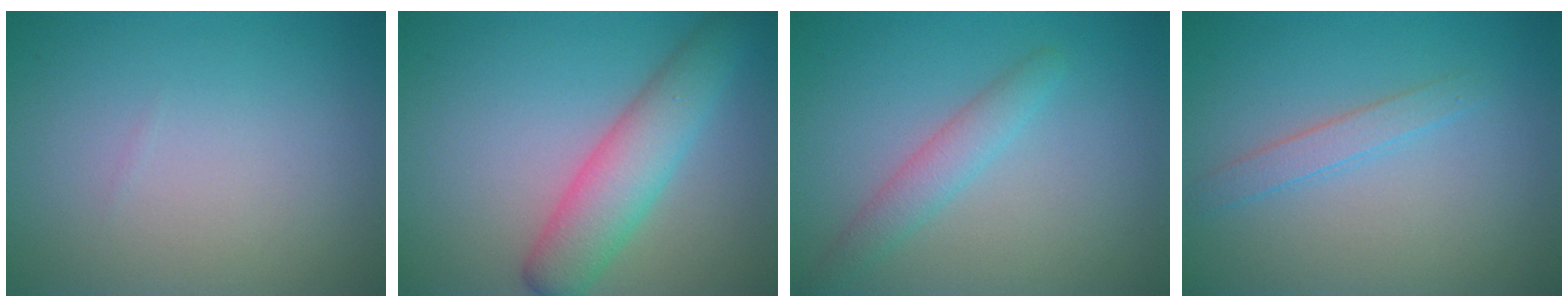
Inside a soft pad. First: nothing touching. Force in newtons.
{"total": 5.1, "press": 5.1, "slide": 0.1}
{"total": 2.4, "press": 2.4, "slide": 0.2}
{"total": 1.6, "press": 1.6, "slide": 0.2}